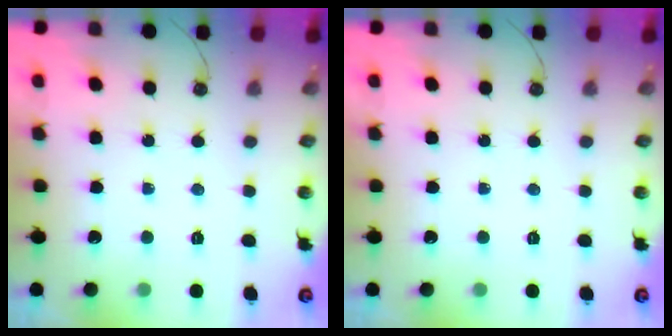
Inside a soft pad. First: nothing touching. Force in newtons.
{"total": 0.0}